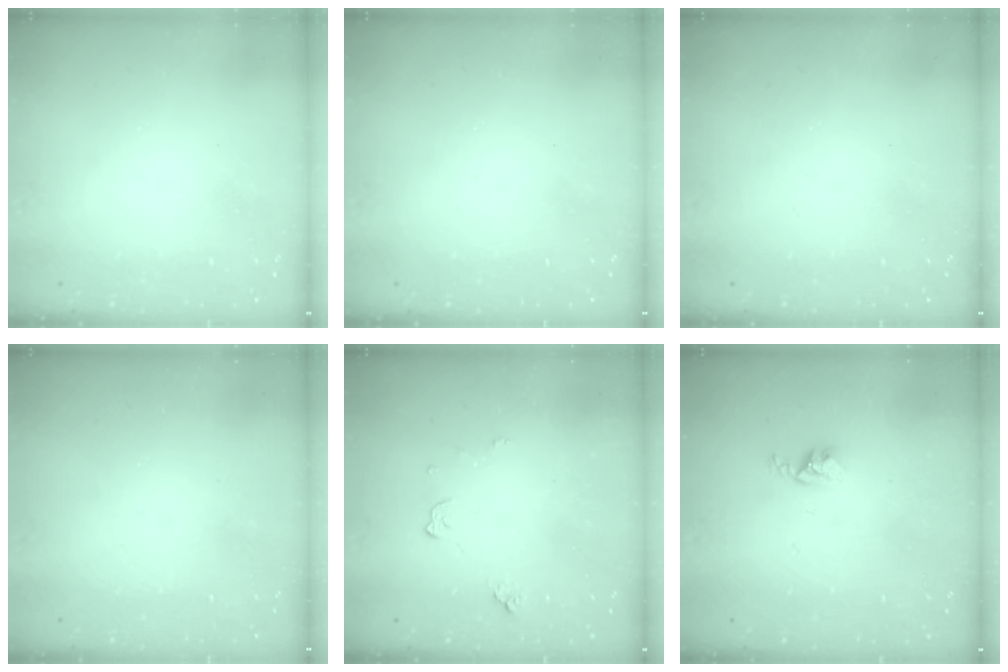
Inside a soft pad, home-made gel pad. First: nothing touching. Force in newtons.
{"total": 0.0}
{"total": 0.0}
{"total": 0.0}
{"total": 4.8, "press": 4.7, "slide": 0.7}
{"total": 2.9, "press": 2.9, "slide": 0.4}